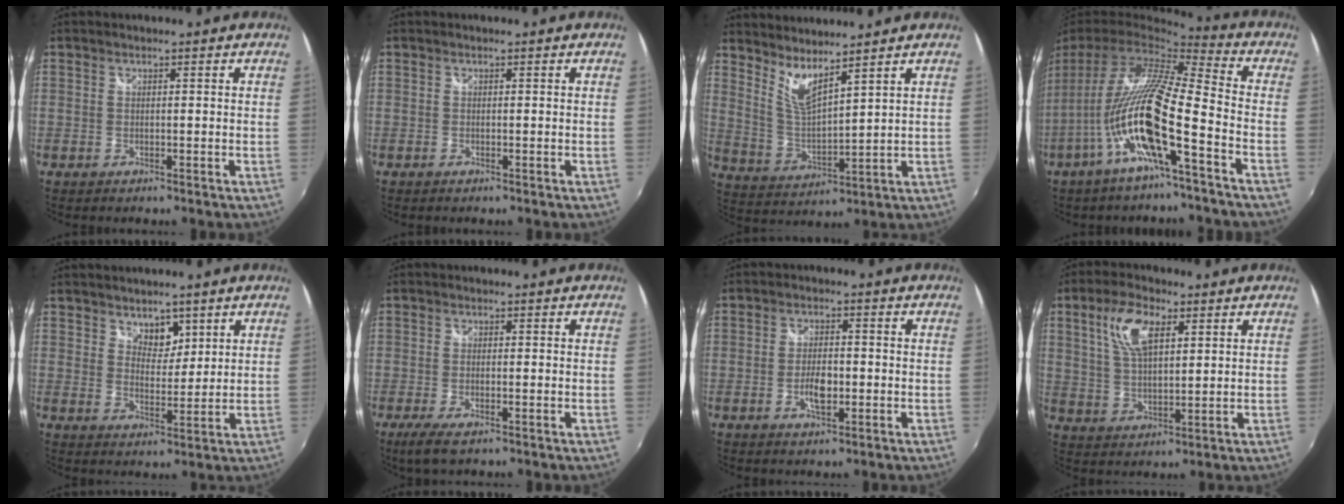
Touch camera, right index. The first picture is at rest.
{"total": 0.0}
{"total": 7.1, "force": [5.8, 0.9, 4.0], "torque": [-0.080, -0.015, 0.117]}
{"total": 16.3, "force": [-5.4, 2.0, 15.2], "torque": [-0.273, -0.016, -0.108]}
{"total": 4.5, "force": [3.0, 2.8, 1.7], "torque": [-0.015, -0.002, 0.051]}
{"total": 4.2, "force": [-2.3, 1.0, 3.3], "torque": [-0.072, -0.011, -0.038]}
{"total": 4.6, "force": [-1.2, 2.1, 4.0], "torque": [-0.078, 0.002, -0.020]}
{"total": 9.5, "force": [4.0, 4.3, 7.4], "torque": [-0.146, 0.012, 0.080]}